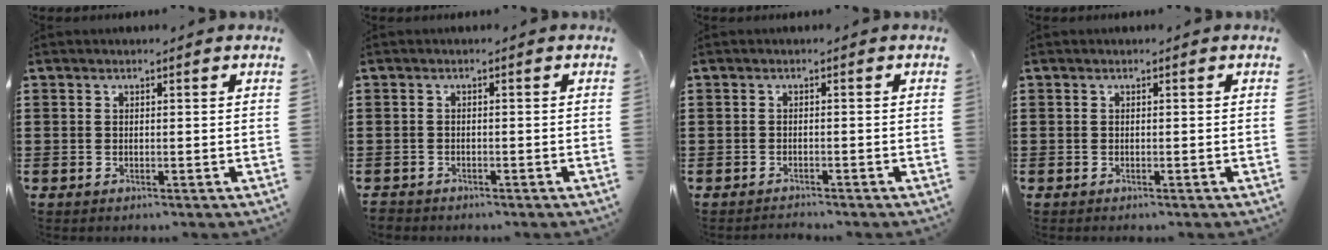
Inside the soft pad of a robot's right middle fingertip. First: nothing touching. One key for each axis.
{"total": 1.0, "fx": -1.0, "fy": 0.4, "fz": -0.1, "tx": -0.001, "ty": 0.004, "tz": -0.023}
{"total": 0.8, "fx": -0.8, "fy": 0.0, "fz": 0.0, "tx": -0.001, "ty": 0.000, "tz": -0.018}
{"total": 0.0}